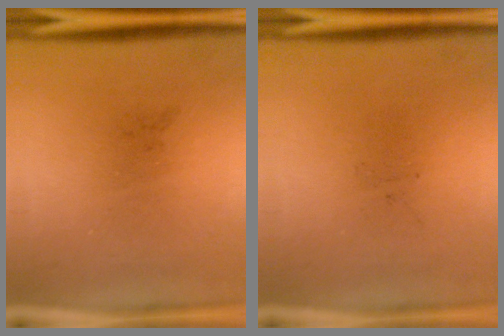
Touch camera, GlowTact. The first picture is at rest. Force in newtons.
{"total": 0.0}